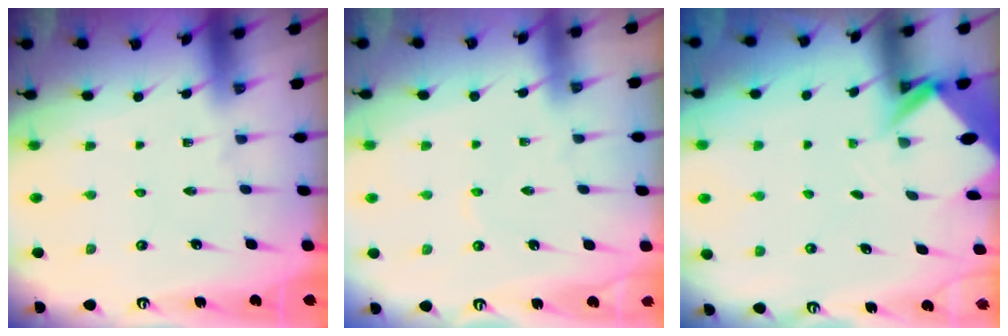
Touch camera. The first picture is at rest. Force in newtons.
{"total": 1.1, "press": 1.1, "slide": 0.2}
{"total": 2.6, "press": 2.6, "slide": 0.1}